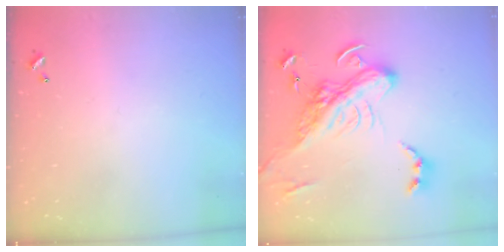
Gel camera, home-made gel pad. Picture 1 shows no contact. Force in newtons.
{"total": 11.6, "press": 11.5, "slide": 1.4}